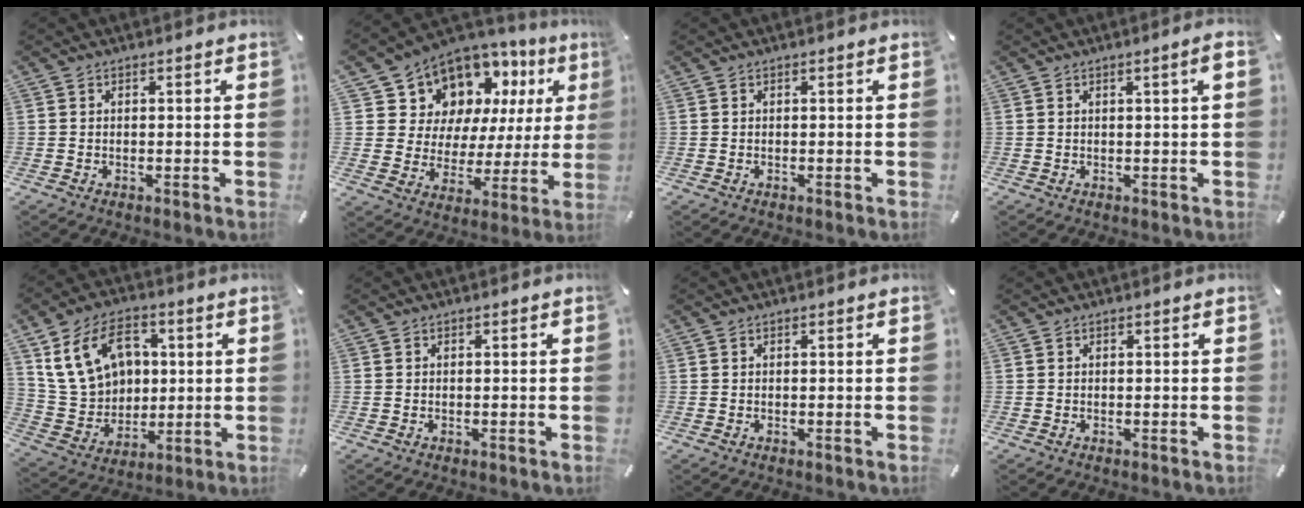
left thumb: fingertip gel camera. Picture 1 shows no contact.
{"total": 10.8, "force": [7.6, 7.5, 1.5], "torque": [-0.043, -0.082, 0.140]}
{"total": 0.0}
{"total": 2.6, "force": [0.6, 0.1, 2.5], "torque": [-0.044, 0.001, 0.009]}
{"total": 15.6, "force": [5.2, 12.4, 7.9], "torque": [-0.166, -0.004, 0.102]}
{"total": 0.0}
{"total": 0.0}
{"total": 0.0}